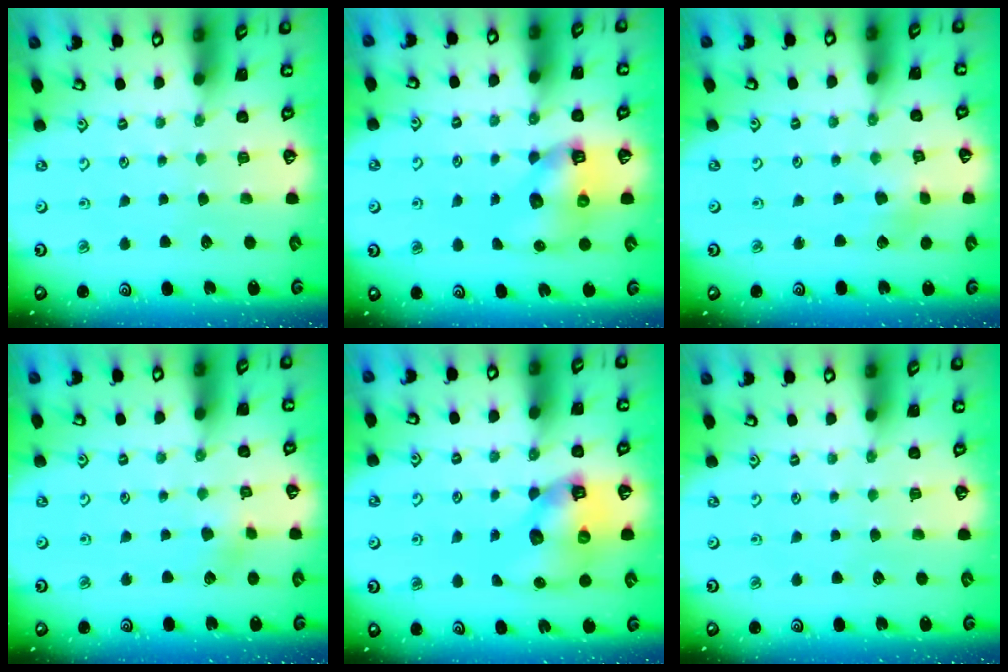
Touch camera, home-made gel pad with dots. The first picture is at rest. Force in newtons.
{"total": 8.2, "press": 8.1, "slide": 1.0}
{"total": 2.4, "press": 2.4, "slide": 0.2}
{"total": 2.7, "press": 2.6, "slide": 0.5}
{"total": 10.7, "press": 10.6, "slide": 1.6}
{"total": 0.0}